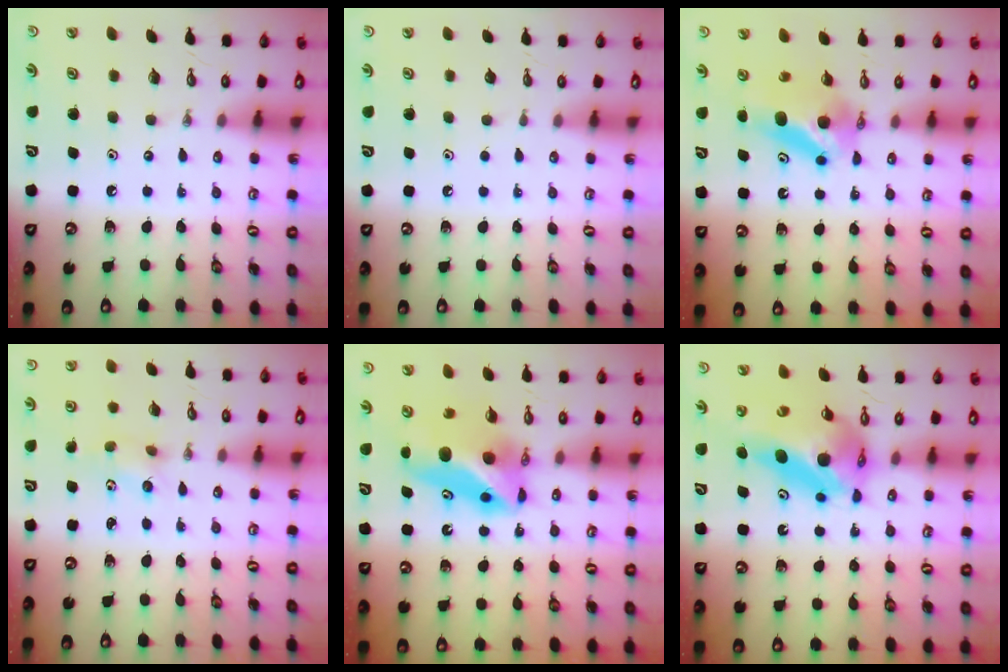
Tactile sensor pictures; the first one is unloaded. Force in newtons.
{"total": 0.9, "press": 0.1, "slide": 0.9}
{"total": 6.6, "press": 6.6, "slide": 0.8}
{"total": 4.6, "press": 4.2, "slide": 2.0}
{"total": 9.4, "press": 9.2, "slide": 1.7}
{"total": 13.9, "press": 13.8, "slide": 1.3}